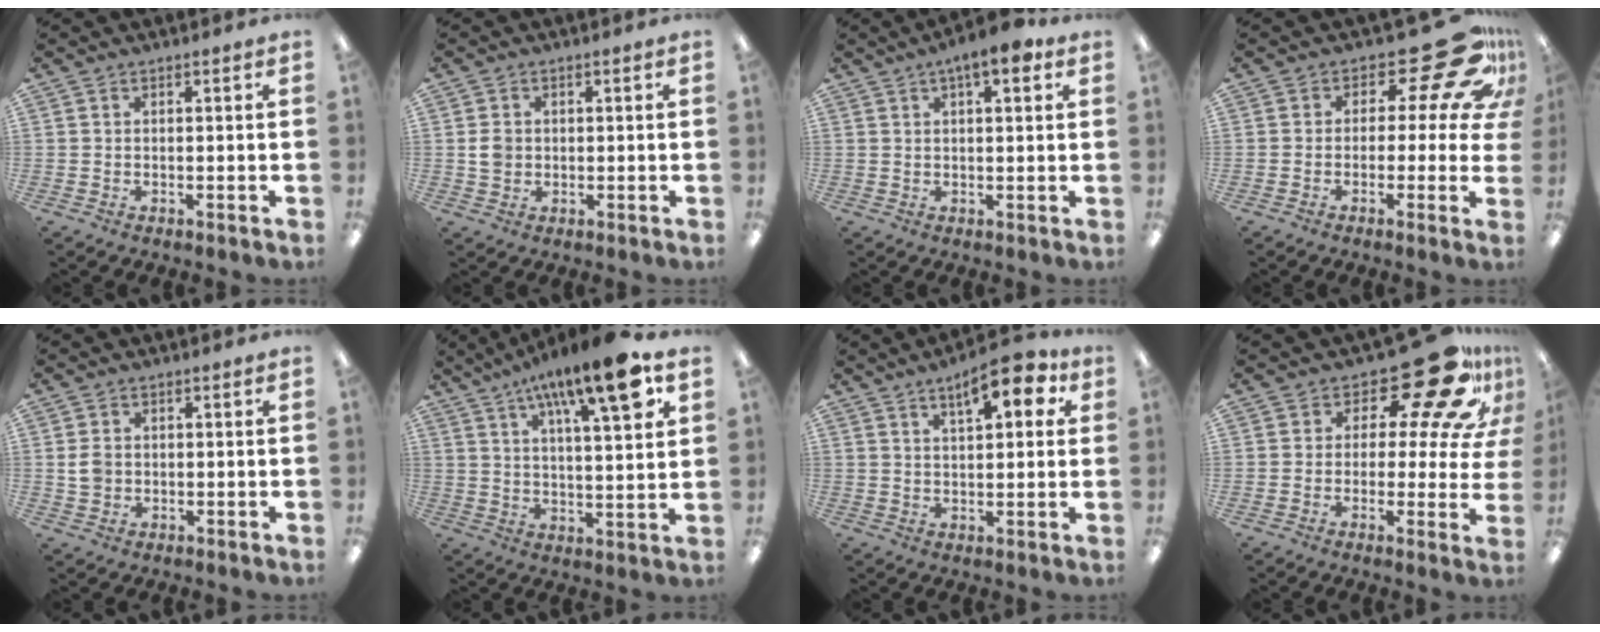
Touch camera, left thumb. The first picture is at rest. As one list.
[{"total": 3.4, "force": [0.2, 3.0, 1.6], "torque": [-0.022, 0.004, 0.002]}, {"total": 6.5, "force": [3.5, 2.1, 5.0], "torque": [-0.072, -0.011, 0.054]}, {"total": 16.7, "force": [9.0, 6.9, 12.3], "torque": [-0.168, -0.063, 0.144]}, {"total": 3.5, "force": [0.2, 3.0, 1.8], "torque": [-0.026, 0.004, 0.001]}, {"total": 17.5, "force": [10.1, 4.5, 13.6], "torque": [-0.212, -0.047, 0.154]}, {"total": 7.5, "force": [4.0, 2.9, 5.7], "torque": [-0.071, -0.015, 0.060]}, {"total": 20.0, "force": [12.4, 7.9, 13.5], "torque": [-0.182, -0.089, 0.198]}]